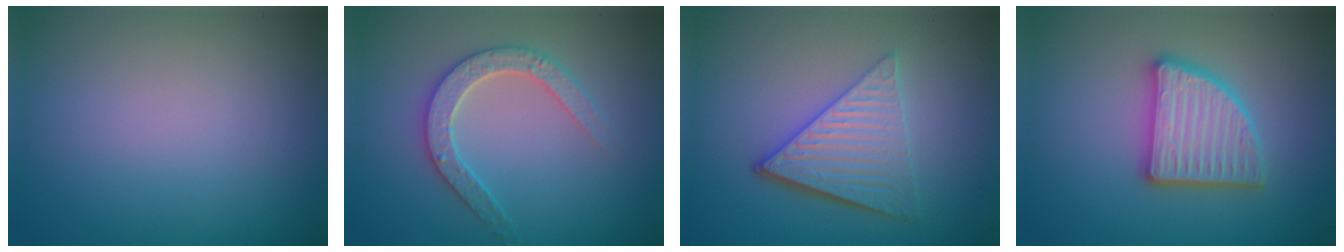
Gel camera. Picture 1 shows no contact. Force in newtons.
{"total": 3.0, "press": 2.9, "slide": 0.6}
{"total": 5.8, "press": 4.1, "slide": 4.1}
{"total": 4.9, "press": 4.9, "slide": 0.7}